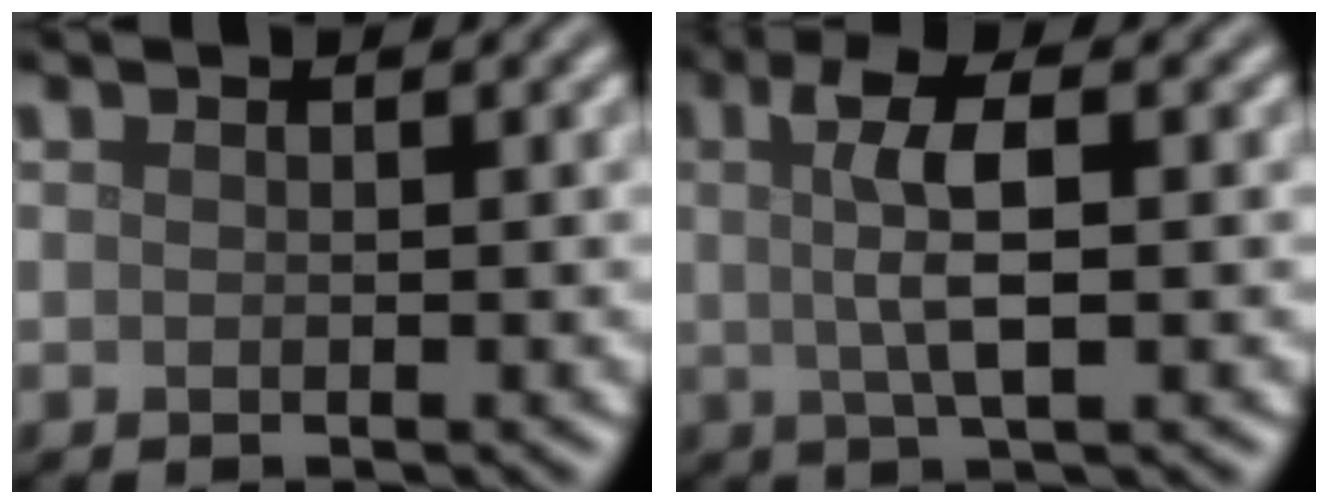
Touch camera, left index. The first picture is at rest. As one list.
[{"total": 4.8, "force": [0.6, 1.3, 4.5], "torque": [-0.083, 0.004, 0.011]}]